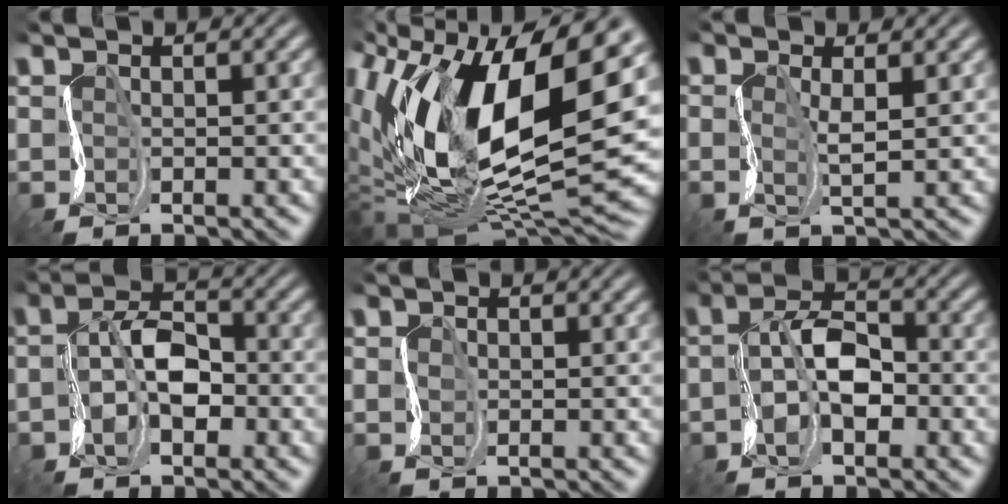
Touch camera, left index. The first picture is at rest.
{"total": 17.0, "force": [2.9, 9.7, 13.7], "torque": [-0.281, -0.004, 0.048]}
{"total": 0.9, "force": [-0.2, -0.2, 0.9], "torque": [-0.029, 0.001, -0.006]}
{"total": 4.1, "force": [-1.8, 2.4, 2.8], "torque": [-0.052, 0.006, -0.038]}
{"total": 0.9, "force": [-0.7, 0.4, -0.3], "torque": [-0.002, 0.001, -0.015]}
{"total": 4.6, "force": [-1.8, 2.5, 3.4], "torque": [-0.065, 0.006, -0.038]}